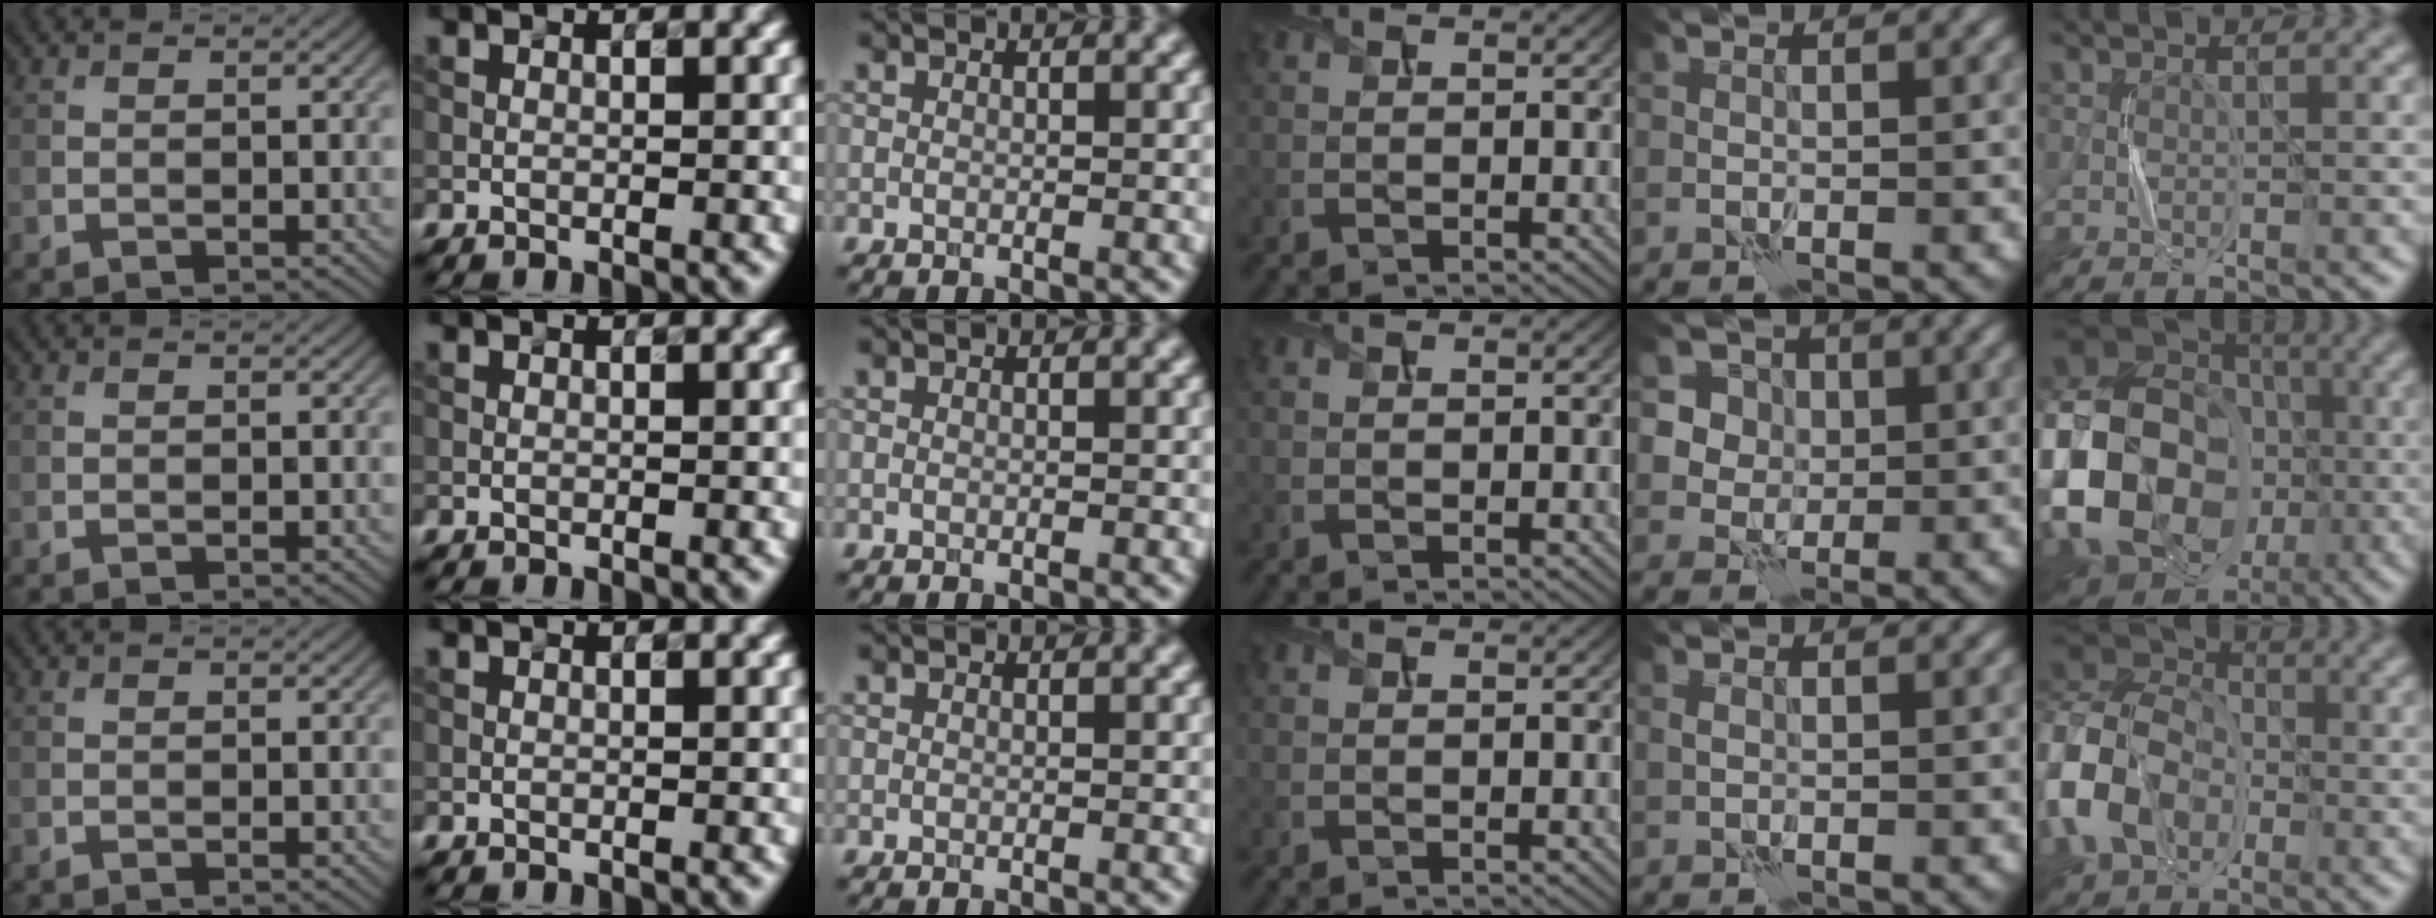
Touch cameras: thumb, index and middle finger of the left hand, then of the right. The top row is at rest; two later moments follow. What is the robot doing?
{"motion": "press", "object": "button"}